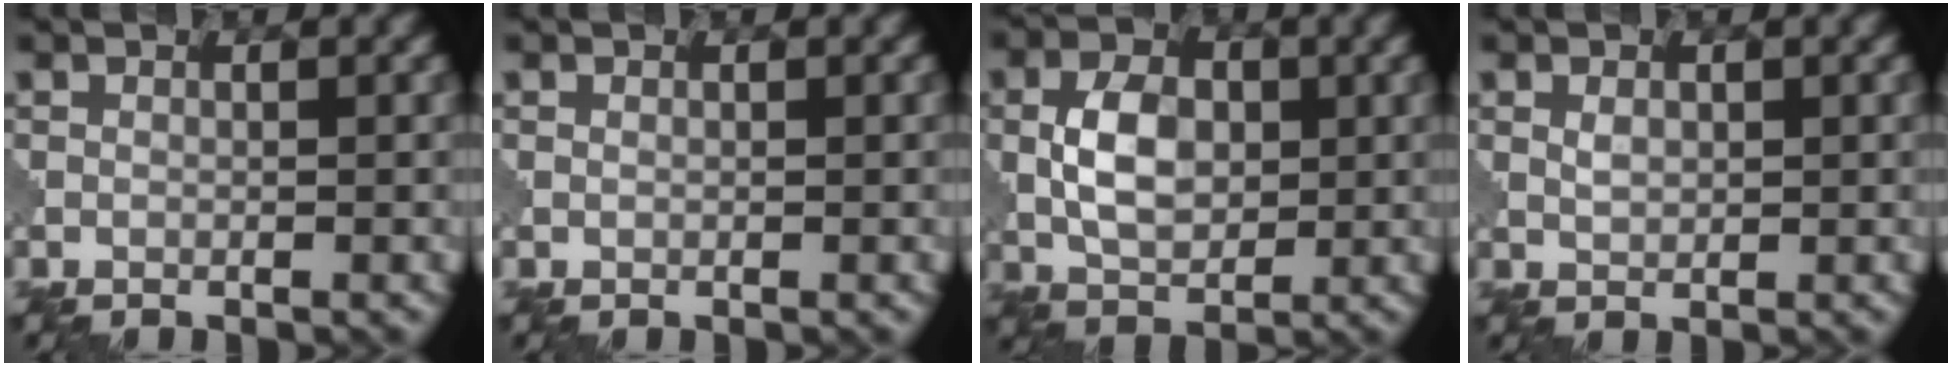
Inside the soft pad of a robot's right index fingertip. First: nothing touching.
{"total": 0.0}
{"total": 4.7, "force": [0.5, 3.1, 3.5], "torque": [-0.066, 0.001, 0.011]}
{"total": 1.0, "force": [0.6, 0.6, 0.4], "torque": [-0.010, -0.003, 0.015]}